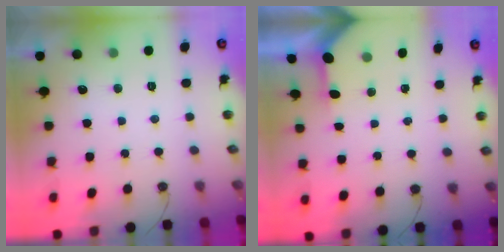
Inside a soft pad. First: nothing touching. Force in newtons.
{"total": 3.1, "press": 3.1, "slide": 0.3}